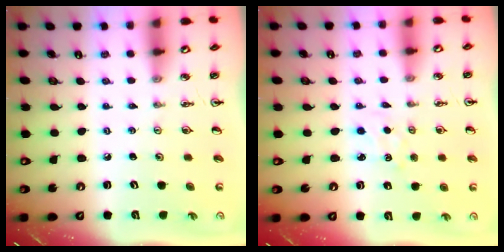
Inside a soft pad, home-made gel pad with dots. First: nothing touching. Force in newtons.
{"total": 2.5, "press": 2.5, "slide": 0.4}